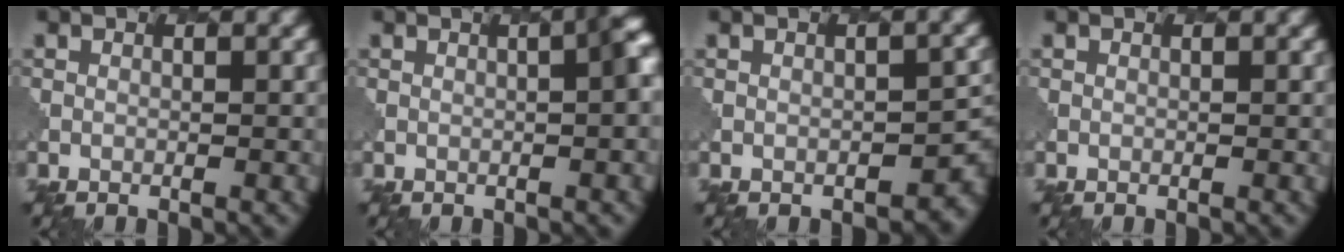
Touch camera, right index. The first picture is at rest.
{"total": 3.6, "force": [0.3, 0.8, 3.5], "torque": [-0.033, 0.014, 0.002]}
{"total": 3.9, "force": [-1.8, 2.2, 2.8], "torque": [-0.026, -0.007, -0.023]}
{"total": 0.0}